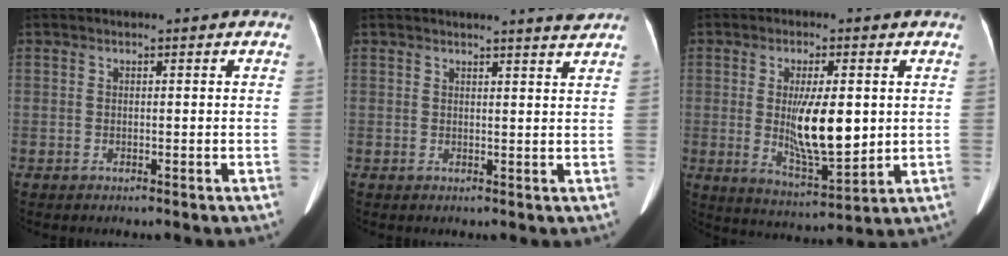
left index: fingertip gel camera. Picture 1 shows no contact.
{"total": 2.9, "force": [2.7, -0.8, 0.8], "torque": [-0.015, -0.015, 0.026]}
{"total": 10.2, "force": [0.6, 2.6, 9.8], "torque": [-0.174, -0.021, 0.017]}